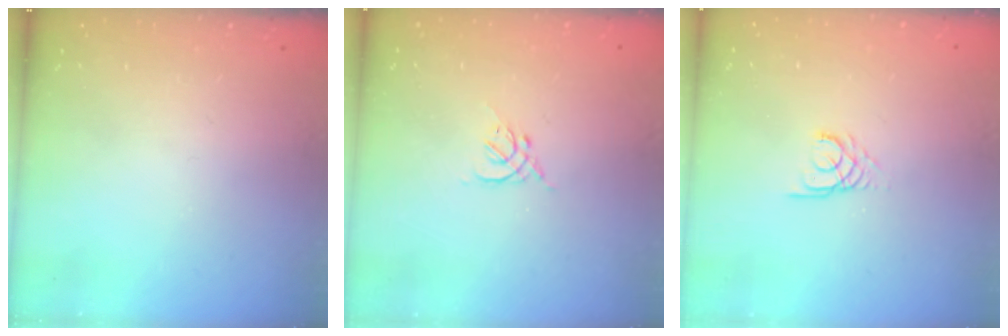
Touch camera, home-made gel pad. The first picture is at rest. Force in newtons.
{"total": 1.7, "press": 1.6, "slide": 0.6}
{"total": 2.2, "press": 2.2, "slide": 0.2}